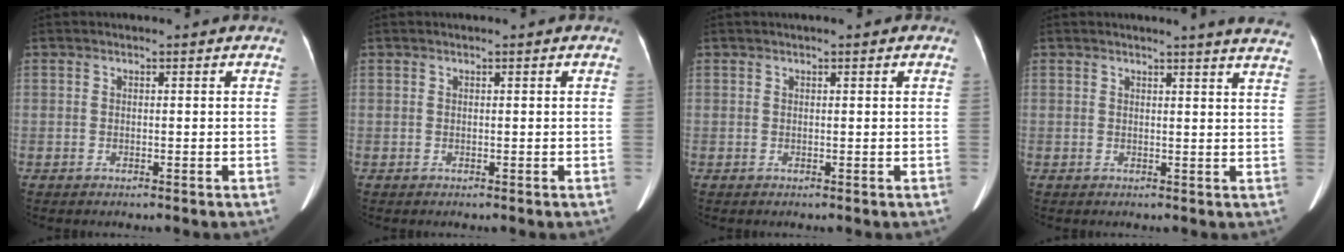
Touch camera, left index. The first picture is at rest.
{"total": 0.0}
{"total": 0.8, "force": [0.5, 0.2, 0.7], "torque": [-0.011, 0.005, 0.003]}
{"total": 10.4, "force": [9.6, -0.2, 4.2], "torque": [-0.041, -0.041, 0.081]}